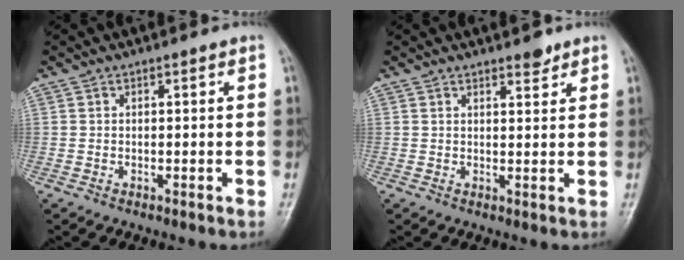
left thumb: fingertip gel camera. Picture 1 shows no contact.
{"total": 2.3, "force": [1.9, 0.8, 1.0], "torque": [-0.005, -0.014, 0.028]}